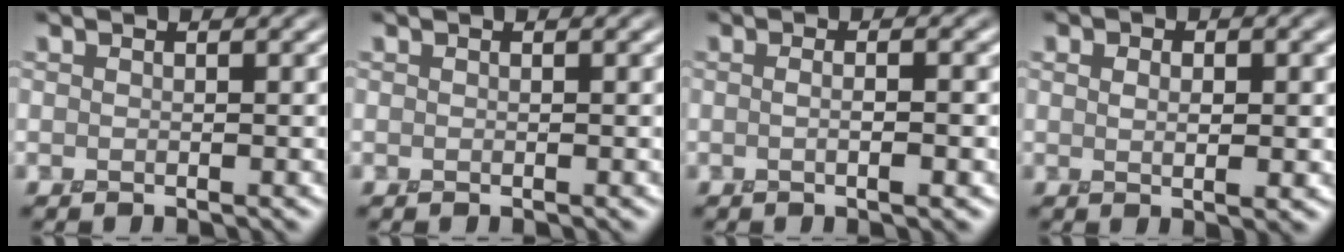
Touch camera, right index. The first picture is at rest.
{"total": 0.0}
{"total": 2.0, "force": [-0.3, 0.3, 2.0], "torque": [-0.026, -0.005, -0.004]}
{"total": 2.5, "force": [0.4, 1.3, 2.1], "torque": [-0.029, -0.004, 0.010]}